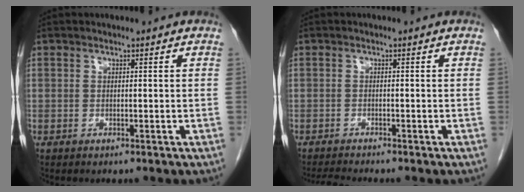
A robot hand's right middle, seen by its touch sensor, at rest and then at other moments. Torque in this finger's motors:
{"motor_torque": [0.01, -0.01, 0.00, 0.00]}